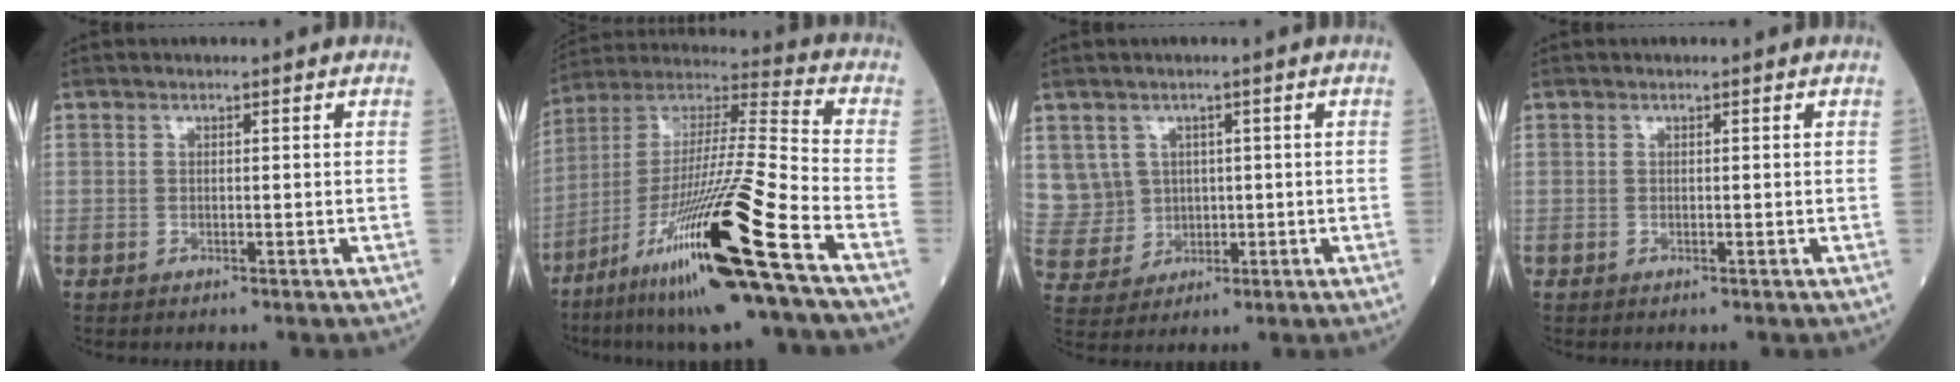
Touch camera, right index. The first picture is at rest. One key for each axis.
{"total": 24.0, "fx": -12.1, "fy": -0.8, "fz": 20.7, "tx": -0.395, "ty": -0.045, "tz": -0.226}
{"total": 7.5, "fx": 1.7, "fy": 7.3, "fz": 0.5, "tx": -0.031, "ty": 0.031, "tz": 0.050}
{"total": 0.0}